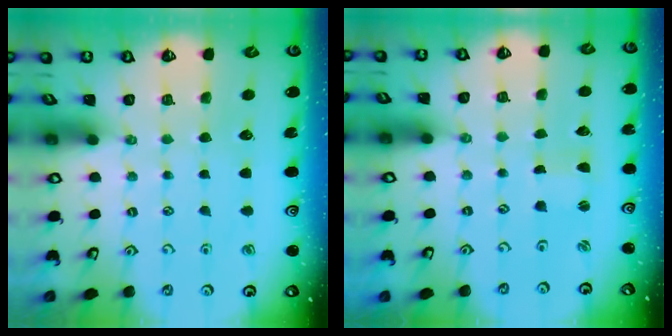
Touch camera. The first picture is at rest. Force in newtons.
{"total": 0.0}